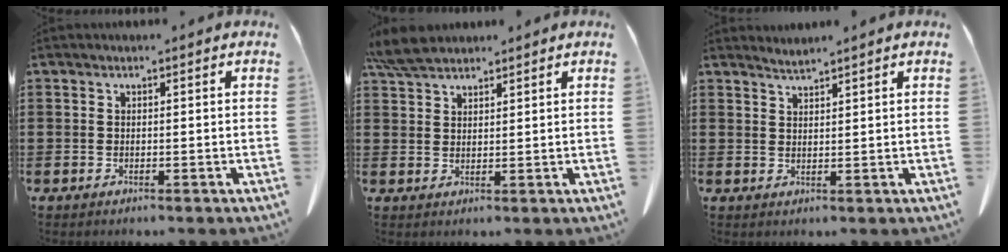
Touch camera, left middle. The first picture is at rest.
{"total": 4.9, "force": [4.2, 1.3, 2.2], "torque": [-0.055, -0.004, 0.081]}
{"total": 1.7, "force": [1.6, -0.3, 0.1], "torque": [-0.005, -0.002, 0.034]}